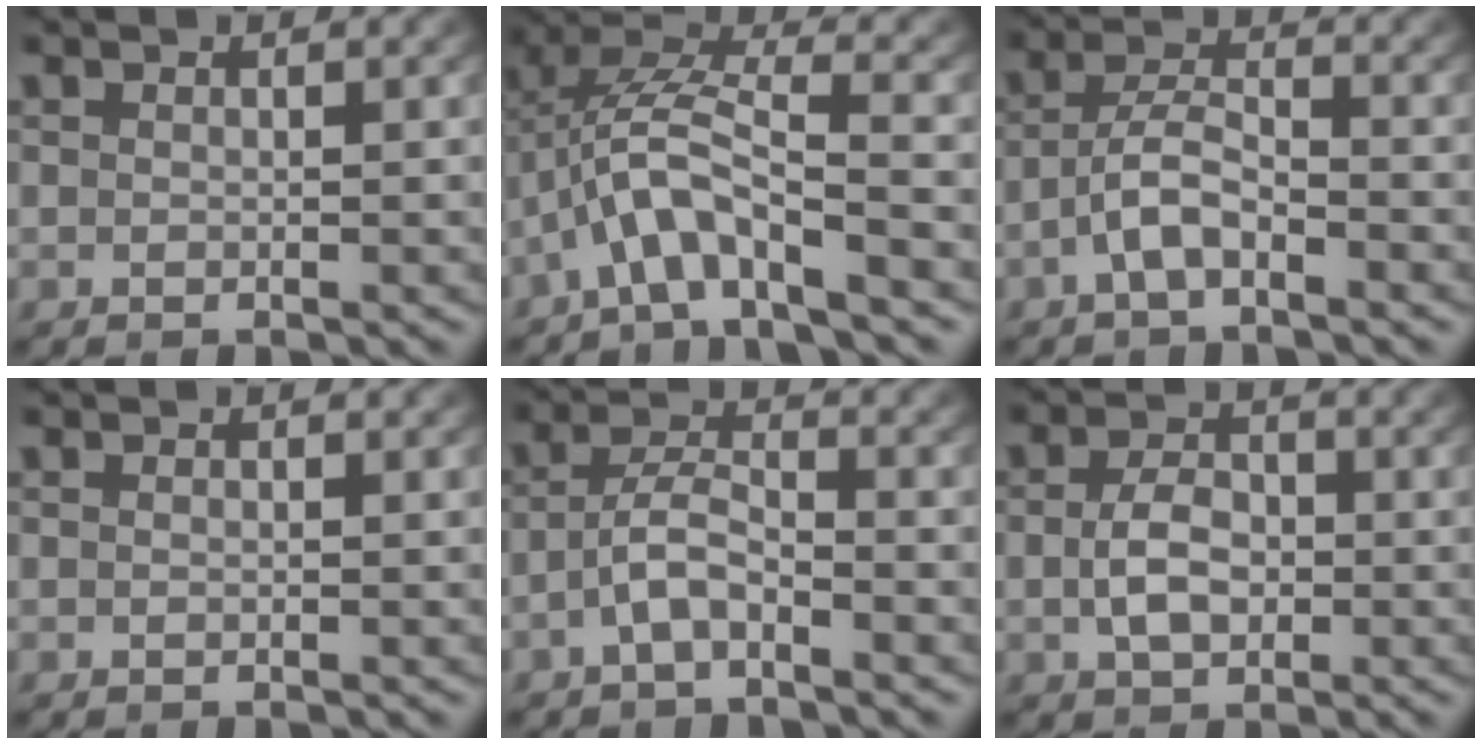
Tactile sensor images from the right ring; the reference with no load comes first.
{"total": 5.9, "force": [0.0, 3.3, 4.8], "torque": [-0.115, -0.014, 0.000]}
{"total": 3.4, "force": [-2.0, 1.5, 2.3], "torque": [-0.043, -0.005, -0.037]}
{"total": 0.0}
{"total": 3.1, "force": [-2.0, 1.3, 2.1], "torque": [-0.038, -0.004, -0.036]}
{"total": 3.5, "force": [-0.7, 2.1, 2.7], "torque": [-0.049, -0.008, -0.004]}